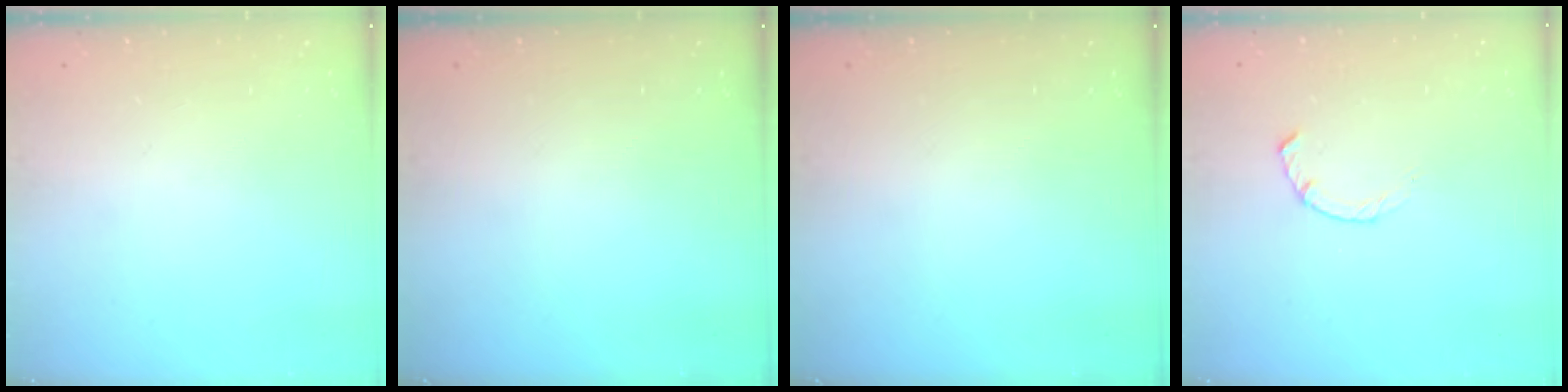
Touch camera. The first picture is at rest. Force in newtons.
{"total": 0.0}
{"total": 0.0}
{"total": 2.3, "press": 2.2, "slide": 0.4}